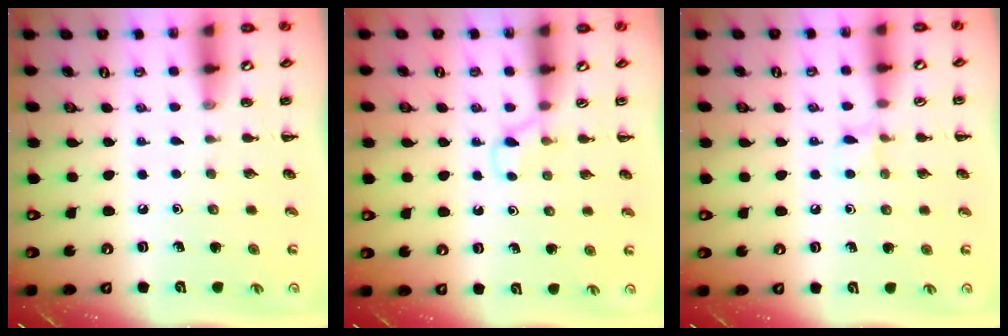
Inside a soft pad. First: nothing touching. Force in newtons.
{"total": 2.8, "press": 2.5, "slide": 1.1}
{"total": 4.5, "press": 4.2, "slide": 1.5}